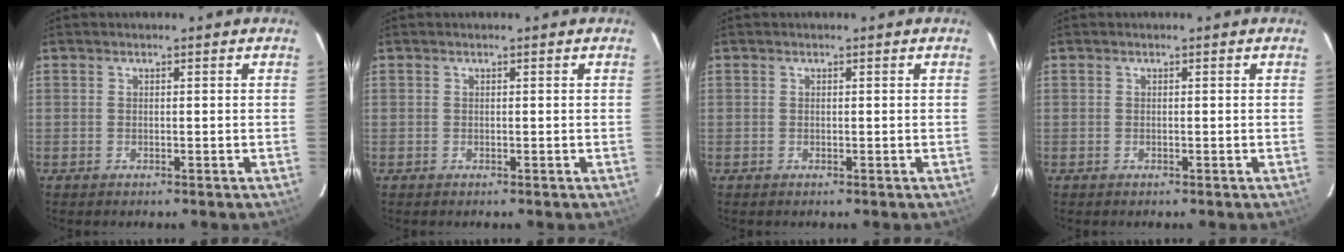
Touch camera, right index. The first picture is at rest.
{"total": 0.0}
{"total": 0.0}
{"total": 0.0}